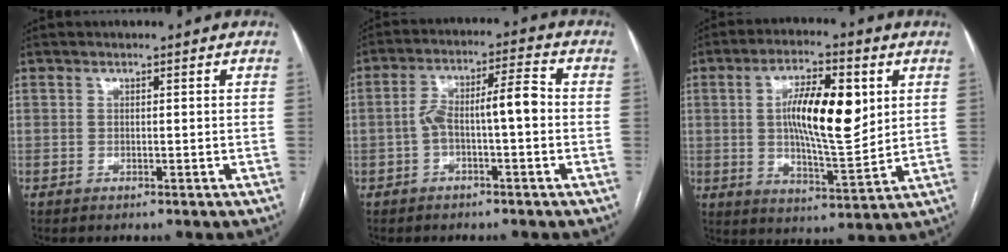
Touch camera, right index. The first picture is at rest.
{"total": 7.4, "force": [-1.2, 1.4, 7.1], "torque": [-0.129, 0.034, -0.020]}
{"total": 13.2, "force": [2.8, 3.4, 12.4], "torque": [-0.218, 0.004, 0.045]}